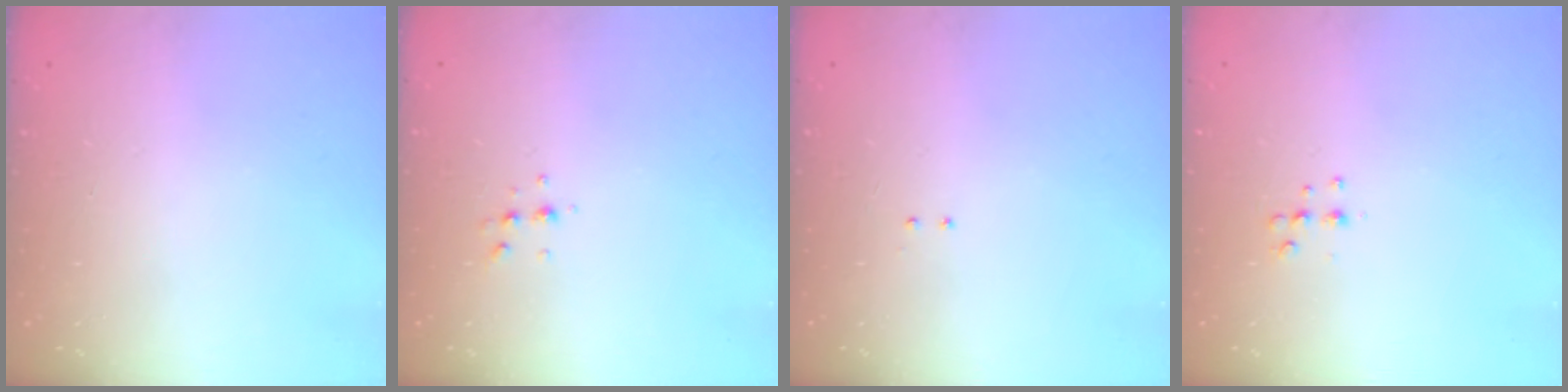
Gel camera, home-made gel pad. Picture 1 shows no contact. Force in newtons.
{"total": 3.9, "press": 3.8, "slide": 1.2}
{"total": 2.0, "press": 2.0, "slide": 0.4}
{"total": 5.3, "press": 5.2, "slide": 0.8}